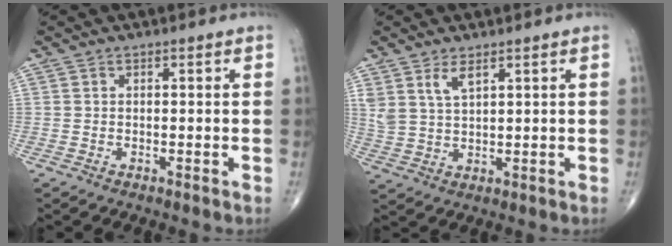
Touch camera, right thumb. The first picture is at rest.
{"total": 4.6, "force": [2.8, 1.8, 3.1], "torque": [-0.063, -0.015, 0.063]}